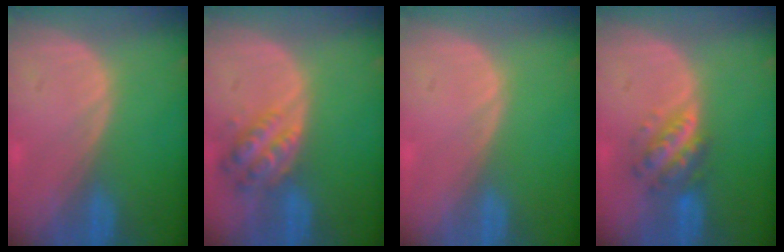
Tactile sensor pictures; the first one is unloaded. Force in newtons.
{"total": 6.0, "press": 5.5, "slide": 2.3}
{"total": 0.0}
{"total": 5.8, "press": 5.3, "slide": 2.3}